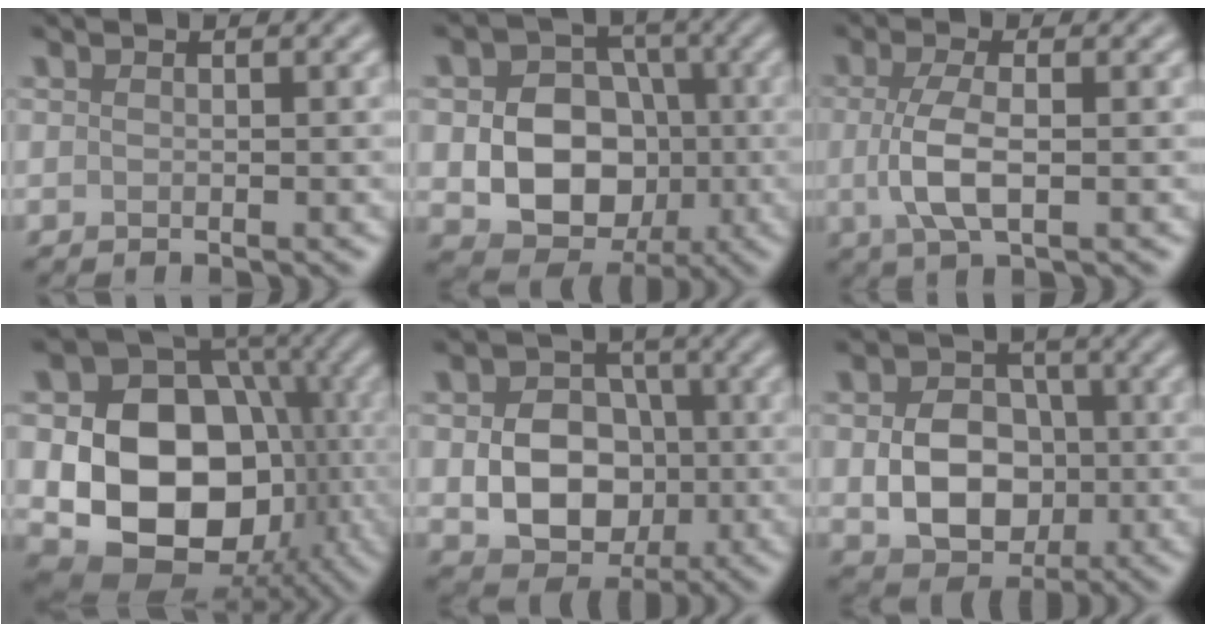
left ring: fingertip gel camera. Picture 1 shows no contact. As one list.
[{"total": 9.2, "force": [-1.3, 7.5, 5.2], "torque": [-0.062, -0.004, -0.037]}, {"total": 4.0, "force": [-0.2, 1.4, 3.7], "torque": [-0.083, -0.003, -0.005]}, {"total": 14.7, "force": [-1.7, 11.4, 9.1], "torque": [-0.133, -0.025, -0.027]}, {"total": 8.2, "force": [-1.0, 6.6, 4.6], "torque": [-0.060, -0.006, -0.025]}, {"total": 6.9, "force": [-0.8, 5.5, 4.2], "torque": [-0.071, -0.006, -0.020]}]